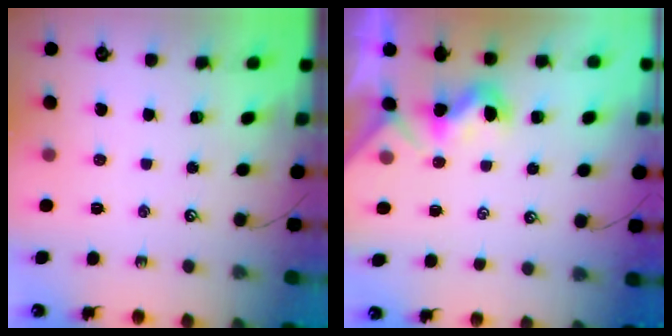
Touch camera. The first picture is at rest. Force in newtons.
{"total": 0.9, "press": 0.8, "slide": 0.2}